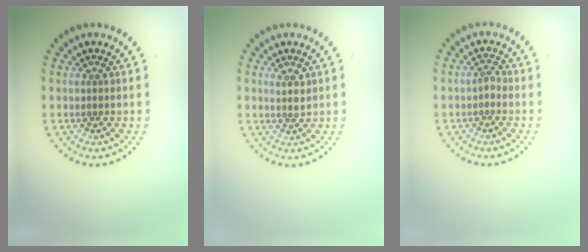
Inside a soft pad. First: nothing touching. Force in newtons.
{"total": 1.6, "press": 1.3, "slide": 0.9}
{"total": 0.9, "press": 0.7, "slide": 0.6}